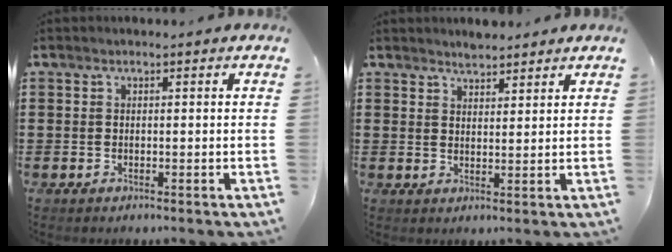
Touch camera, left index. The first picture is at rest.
{"total": 2.2, "force": [2.2, 0.4, 0.2], "torque": [-0.009, 0.001, 0.042]}